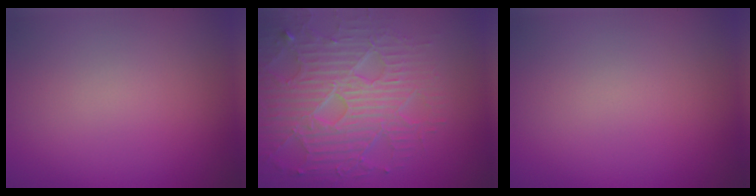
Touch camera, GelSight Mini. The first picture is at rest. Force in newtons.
{"total": 7.4, "press": 5.9, "slide": 4.4}
{"total": 0.0}